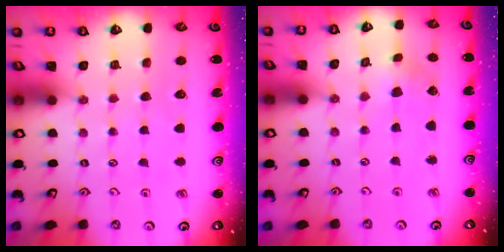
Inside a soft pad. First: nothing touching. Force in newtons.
{"total": 1.5, "press": 1.5, "slide": 0.2}